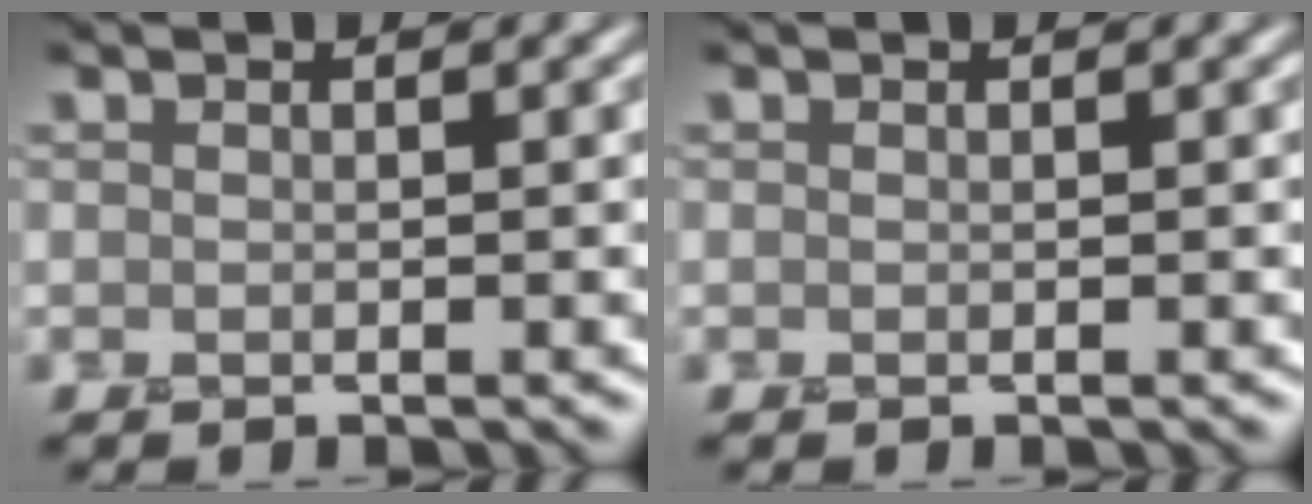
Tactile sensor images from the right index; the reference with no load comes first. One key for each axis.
{"total": 0.0}